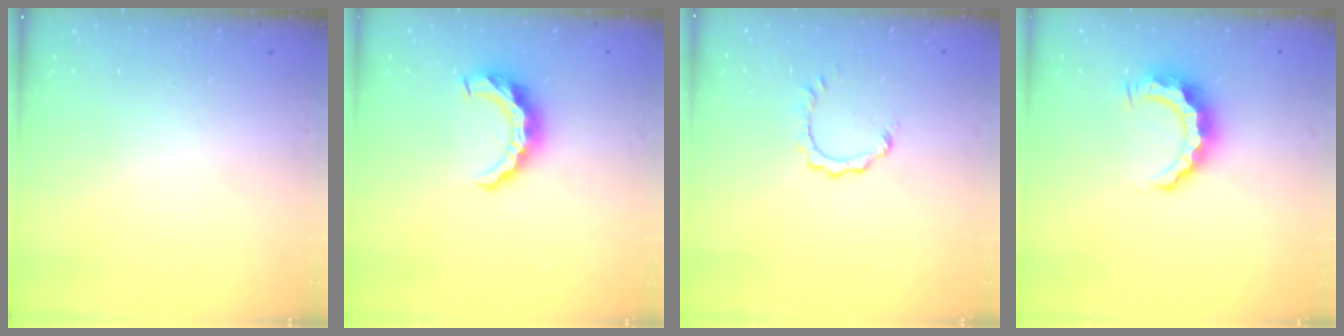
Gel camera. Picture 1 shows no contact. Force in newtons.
{"total": 9.6, "press": 9.6, "slide": 0.0}
{"total": 1.3, "press": 1.2, "slide": 0.2}
{"total": 8.4, "press": 8.4, "slide": 0.5}